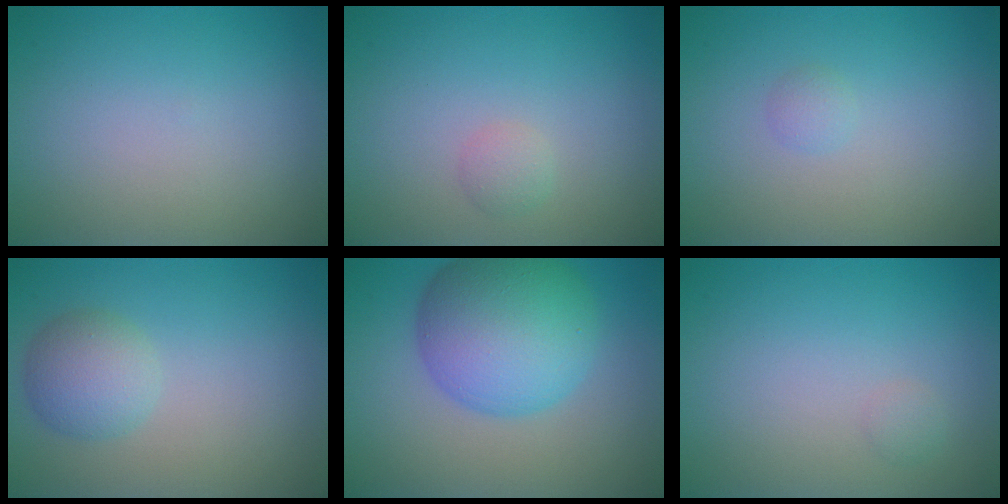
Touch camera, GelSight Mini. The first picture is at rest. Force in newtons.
{"total": 1.0, "press": 1.0, "slide": 0.0}
{"total": 0.8, "press": 0.8, "slide": 0.1}
{"total": 3.1, "press": 3.1, "slide": 0.1}
{"total": 9.7, "press": 9.7, "slide": 0.3}
{"total": 0.6, "press": 0.6, "slide": 0.0}